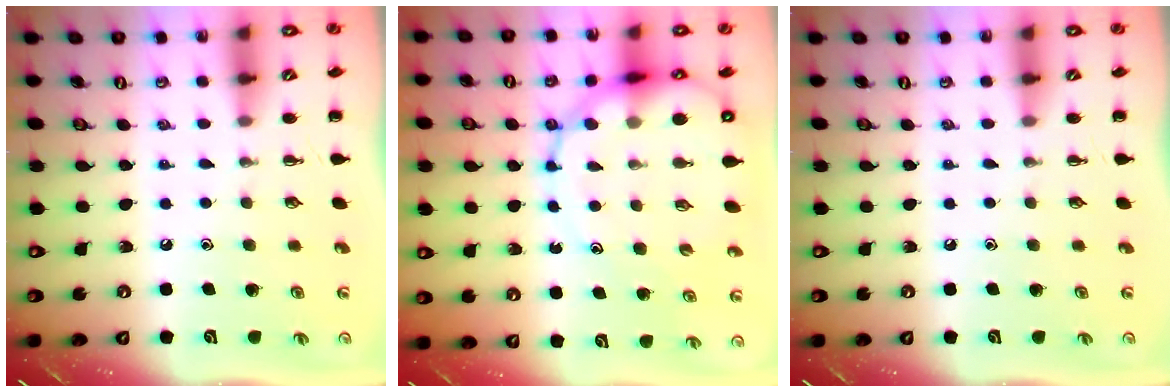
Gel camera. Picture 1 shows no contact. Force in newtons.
{"total": 16.0, "press": 15.6, "slide": 3.4}
{"total": 0.0}